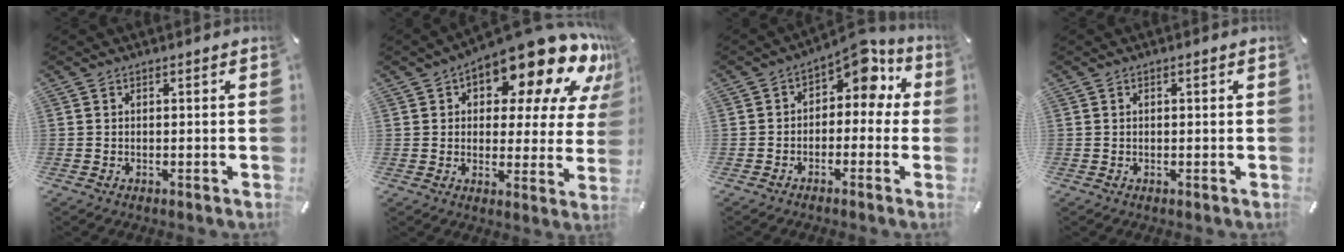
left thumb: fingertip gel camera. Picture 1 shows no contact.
{"total": 19.2, "force": [13.3, 7.6, 11.6], "torque": [-0.161, -0.103, 0.220]}
{"total": 8.3, "force": [4.8, 4.6, 5.0], "torque": [-0.076, -0.034, 0.079]}
{"total": 0.7, "force": [0.1, 0.3, 0.6], "torque": [-0.011, 0.004, 0.000]}